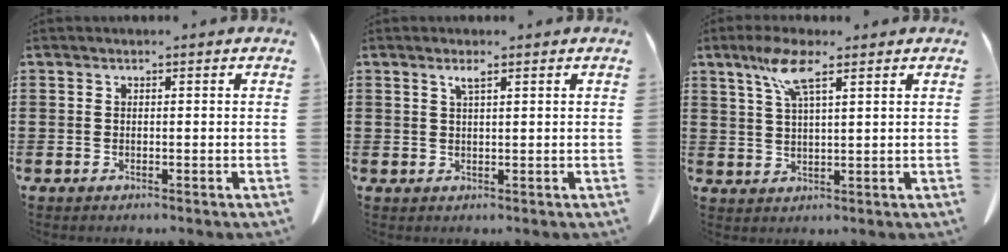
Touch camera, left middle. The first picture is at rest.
{"total": 1.4, "force": [0.8, 0.3, 1.2], "torque": [-0.025, 0.002, 0.013]}
{"total": 6.6, "force": [3.9, 1.2, 5.2], "torque": [-0.113, 0.010, 0.067]}